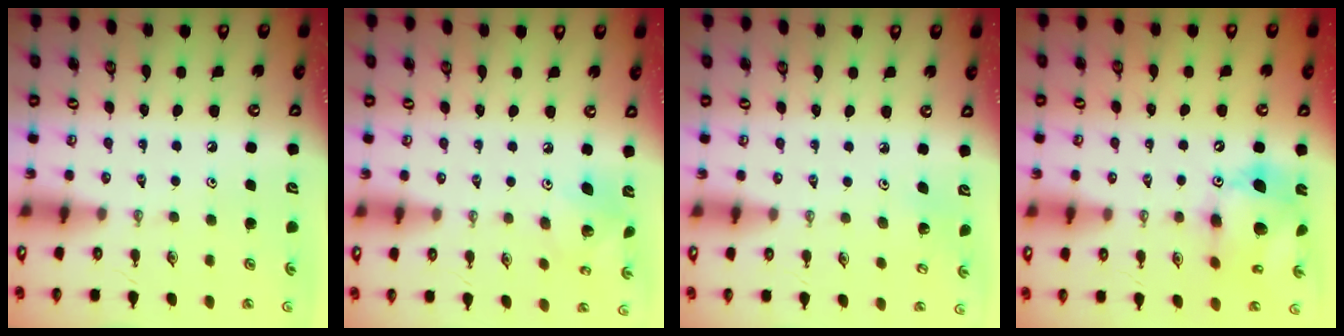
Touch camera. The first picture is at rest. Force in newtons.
{"total": 7.4, "press": 7.4, "slide": 0.1}
{"total": 2.5, "press": 2.5, "slide": 0.2}
{"total": 14.2, "press": 14.1, "slide": 1.5}